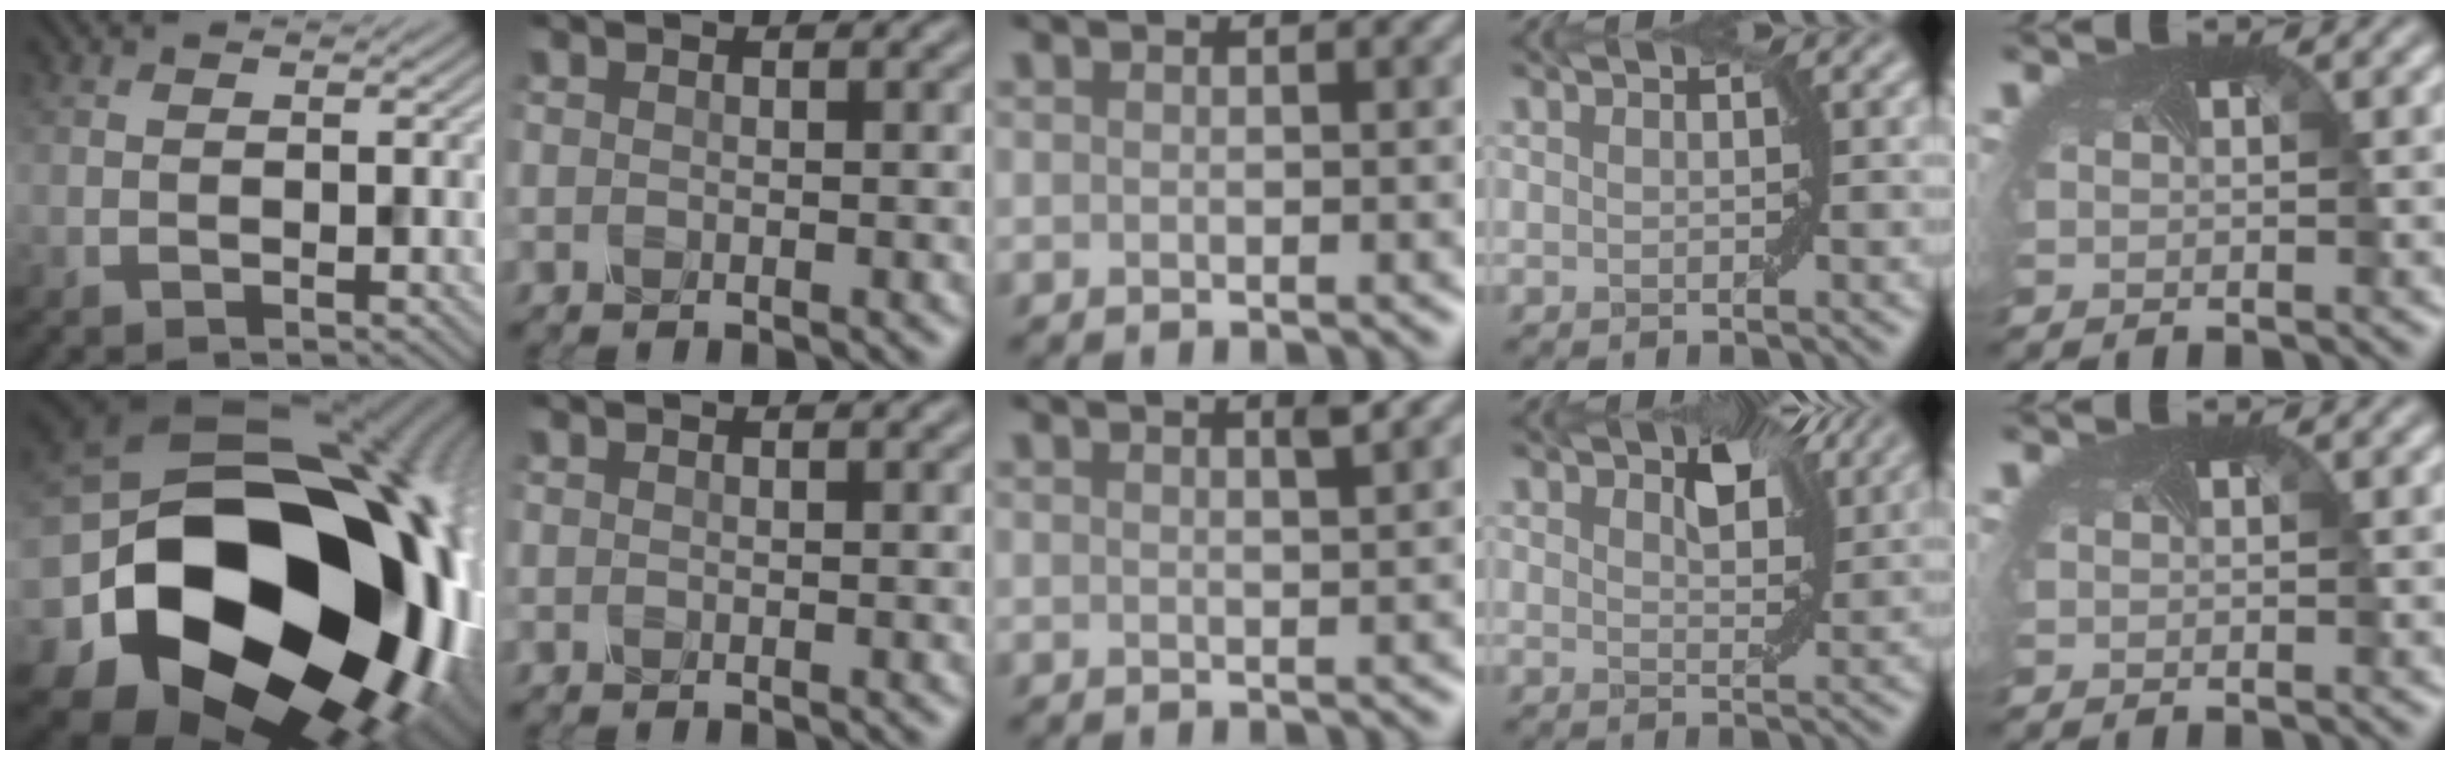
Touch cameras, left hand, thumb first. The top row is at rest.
{"thumb": {"total": 24.6, "force": [-4.8, 18.3, 15.7], "torque": [-0.284, -0.091, -0.052]}, "index": {"total": 0.9, "force": [0.5, 0.4, 0.6], "torque": [-0.004, 0.002, -0.001]}, "middle": {"total": 1.1, "force": [0.7, 0.0, 0.9], "torque": [-0.009, 0.004, 0.011]}, "ring": {"total": 4.0, "force": [2.4, 1.6, 2.7], "torque": [-0.046, 0.003, 0.036]}}